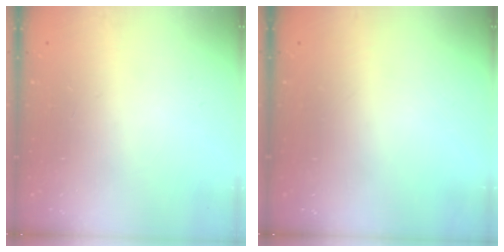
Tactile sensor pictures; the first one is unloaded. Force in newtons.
{"total": 0.0}